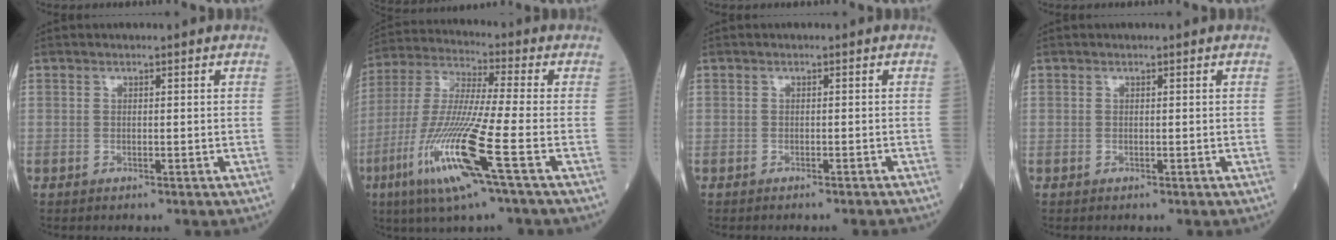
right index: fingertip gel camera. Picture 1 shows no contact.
{"total": 15.9, "force": [-6.6, -0.7, 14.4], "torque": [-0.306, -0.027, -0.131]}
{"total": 2.9, "force": [-2.7, -0.2, 0.9], "torque": [-0.012, -0.002, -0.034]}
{"total": 0.0}